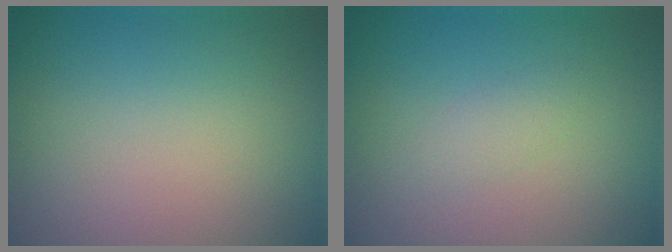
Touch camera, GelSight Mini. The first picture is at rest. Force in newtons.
{"total": 1.1, "press": 1.1, "slide": 0.1}